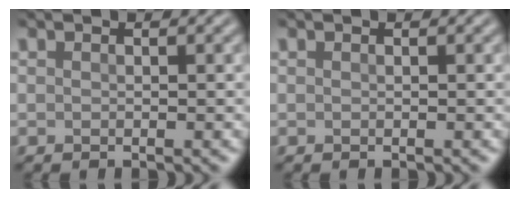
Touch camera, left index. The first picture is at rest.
{"total": 0.0}